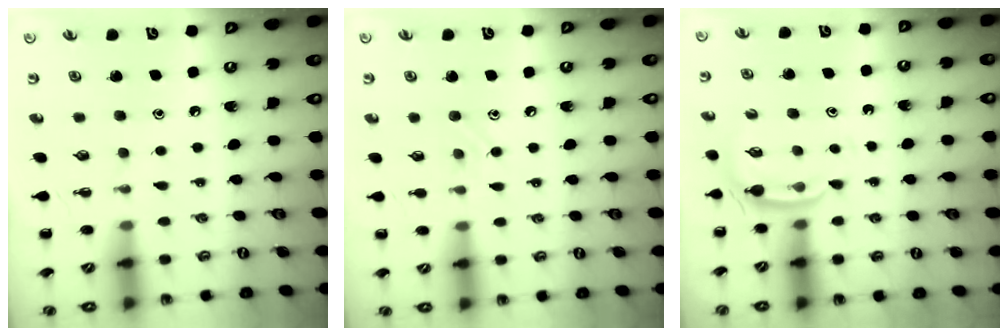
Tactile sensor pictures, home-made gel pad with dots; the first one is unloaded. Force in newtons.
{"total": 7.4, "press": 7.1, "slide": 2.1}
{"total": 3.9, "press": 3.7, "slide": 1.3}